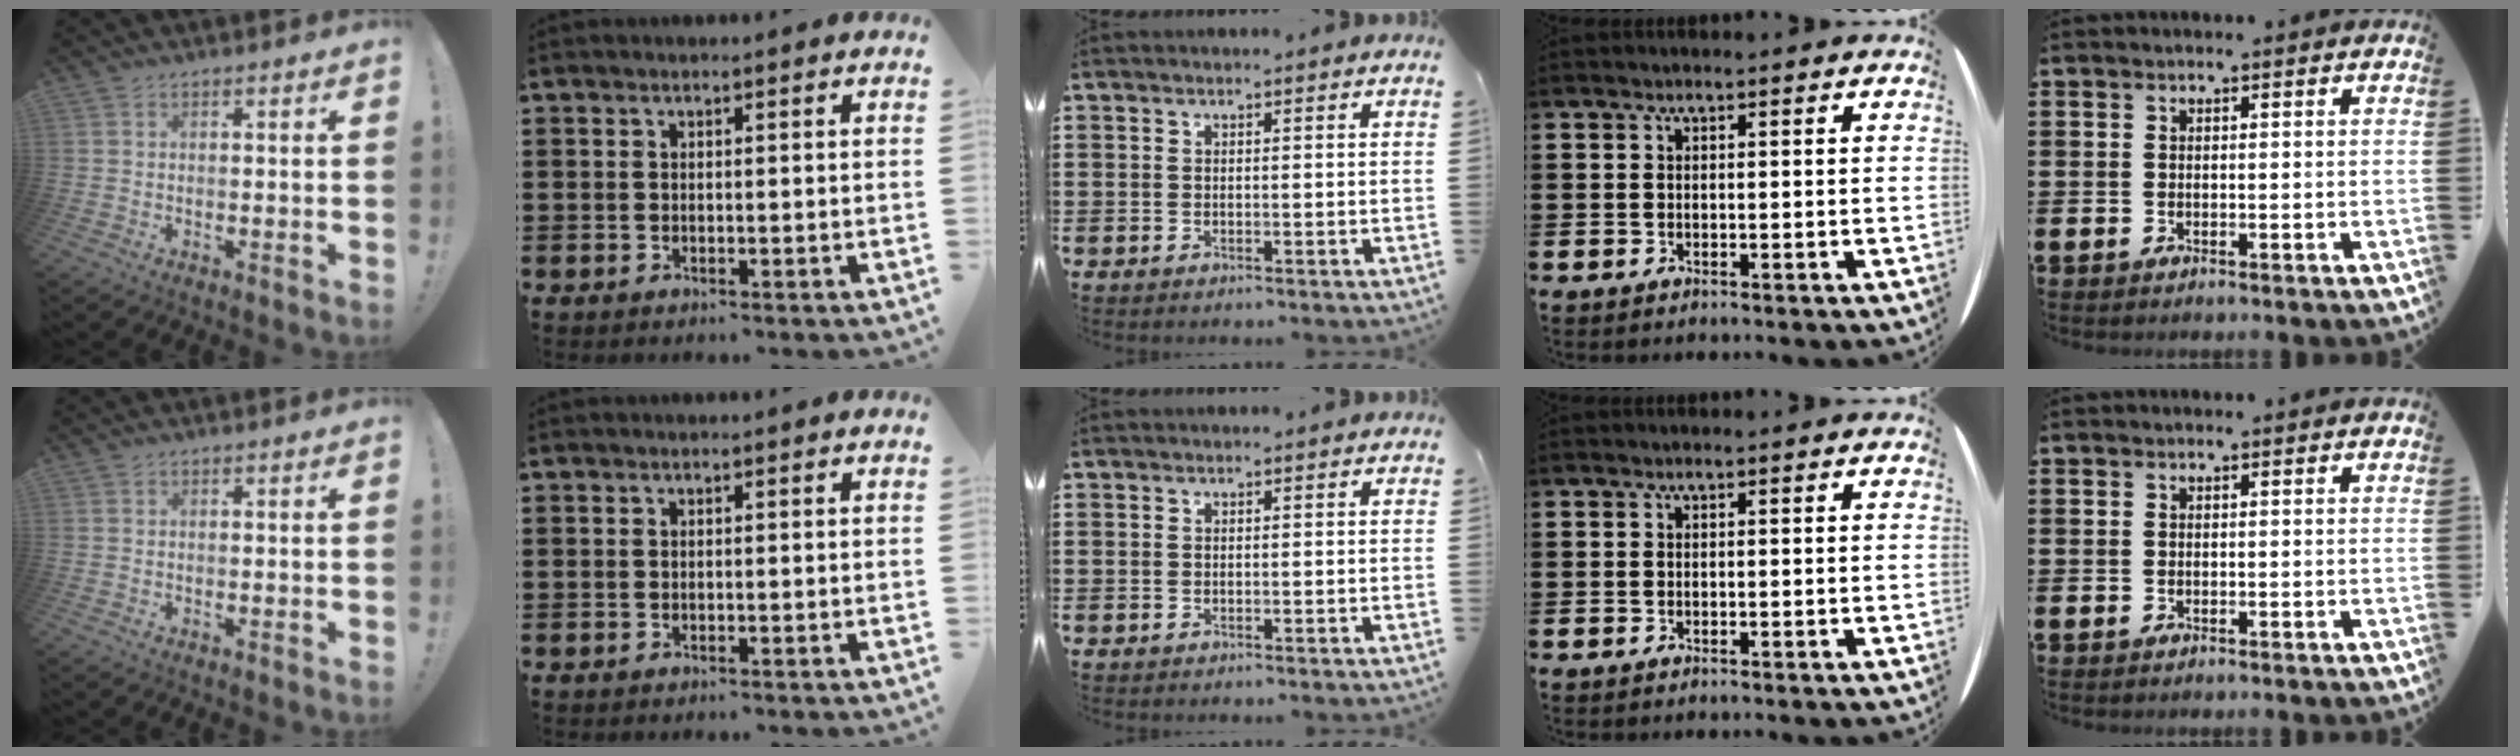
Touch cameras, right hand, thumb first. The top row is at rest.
{}